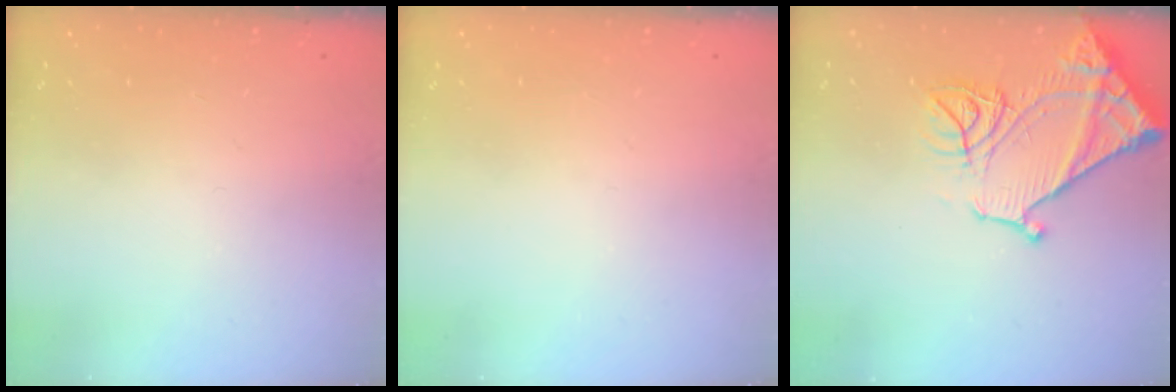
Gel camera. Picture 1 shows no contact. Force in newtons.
{"total": 0.0}
{"total": 15.8, "press": 15.7, "slide": 1.5}